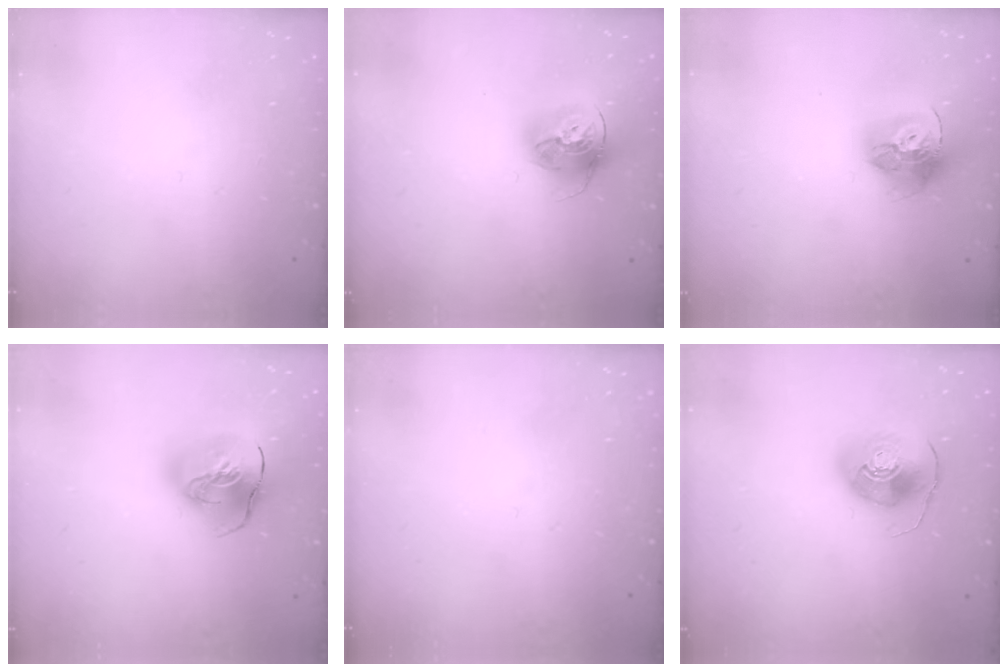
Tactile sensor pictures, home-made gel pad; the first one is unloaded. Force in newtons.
{"total": 16.2, "press": 16.1, "slide": 1.8}
{"total": 15.9, "press": 15.9, "slide": 1.6}
{"total": 18.1, "press": 17.9, "slide": 2.6}
{"total": 0.0}
{"total": 10.3, "press": 10.2, "slide": 1.5}